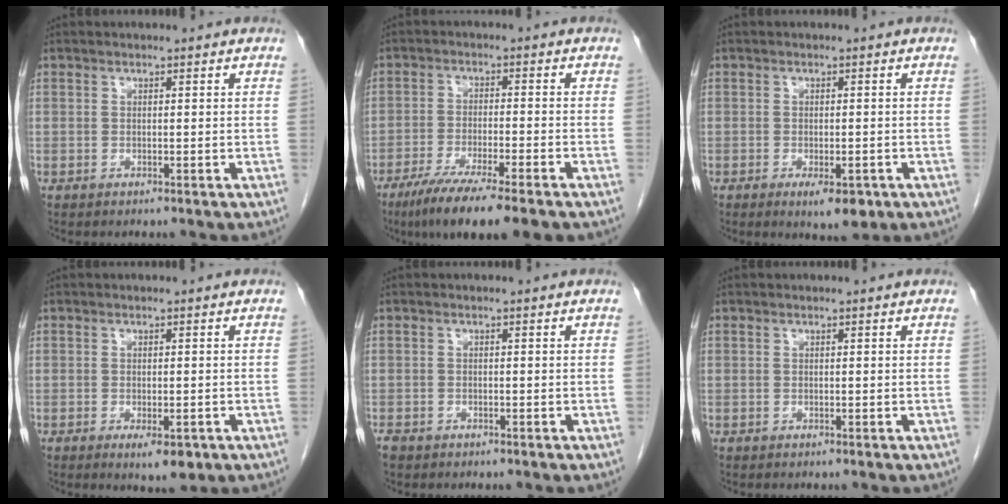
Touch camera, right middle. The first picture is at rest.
{"total": 11.0, "force": [-7.8, 0.6, 7.7], "torque": [-0.124, -0.027, -0.124]}
{"total": 4.3, "force": [-2.1, 1.4, 3.4], "torque": [-0.049, -0.005, -0.020]}
{"total": 3.7, "force": [-1.7, 1.2, 3.0], "torque": [-0.043, -0.005, -0.017]}
{"total": 1.7, "force": [-1.3, 1.0, 0.6], "torque": [-0.017, -0.002, -0.021]}
{"total": 0.0}